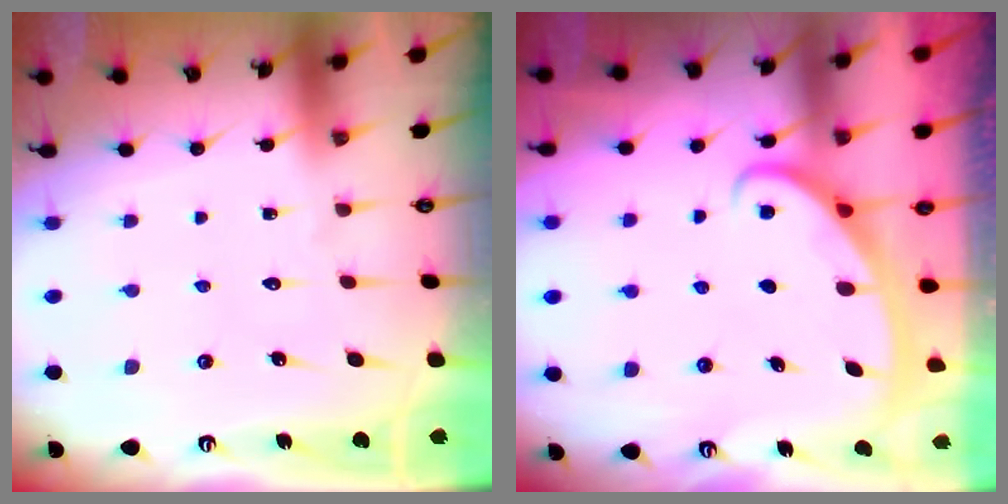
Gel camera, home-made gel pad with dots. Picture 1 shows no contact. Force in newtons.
{"total": 2.8, "press": 2.8, "slide": 0.4}